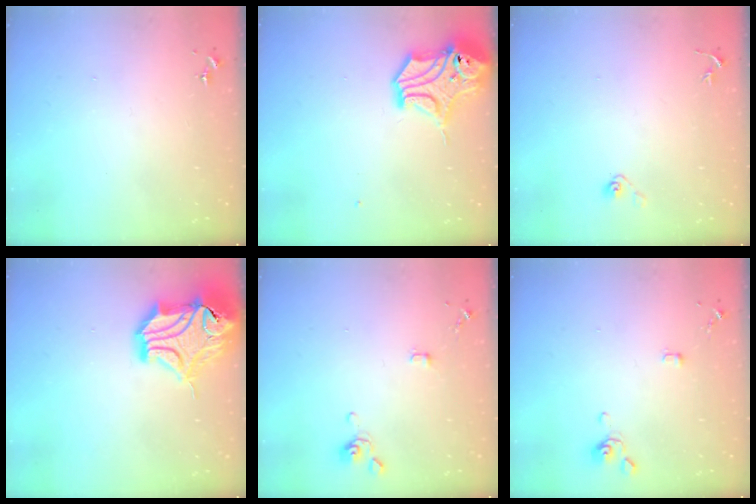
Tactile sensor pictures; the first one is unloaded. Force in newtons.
{"total": 14.8, "press": 14.7, "slide": 2.2}
{"total": 4.0, "press": 3.3, "slide": 2.2}
{"total": 20.0, "press": 19.8, "slide": 2.7}
{"total": 4.6, "press": 4.6, "slide": 0.7}
{"total": 4.0, "press": 4.0, "slide": 0.8}